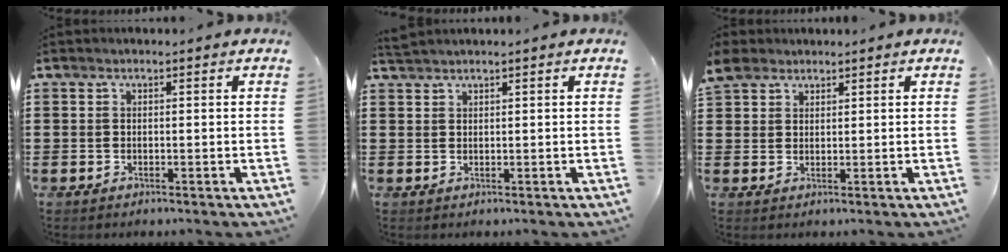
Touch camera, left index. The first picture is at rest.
{"total": 1.3, "force": [1.2, -0.2, 0.4], "torque": [-0.011, -0.002, 0.024]}
{"total": 3.6, "force": [2.8, 2.1, 0.9], "torque": [-0.030, 0.008, 0.054]}